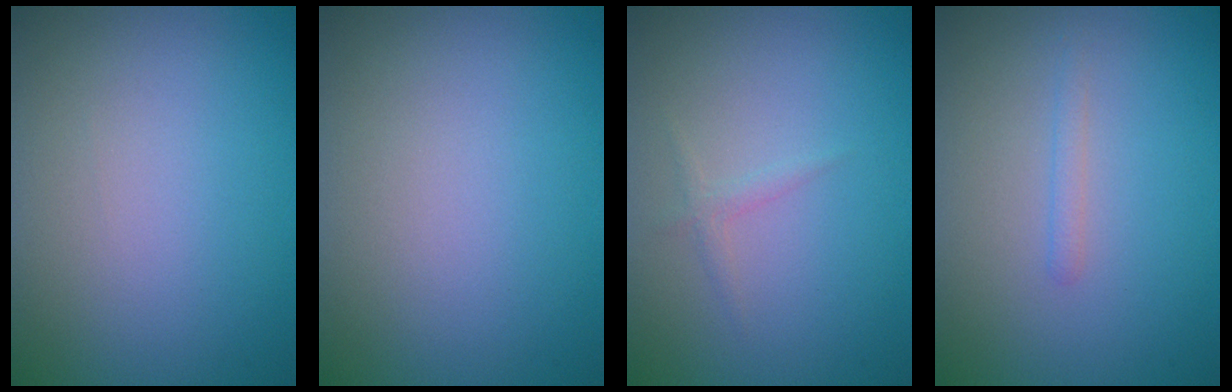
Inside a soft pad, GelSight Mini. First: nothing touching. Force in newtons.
{"total": 0.0}
{"total": 0.8, "press": 0.8, "slide": 0.1}
{"total": 0.8, "press": 0.8, "slide": 0.0}